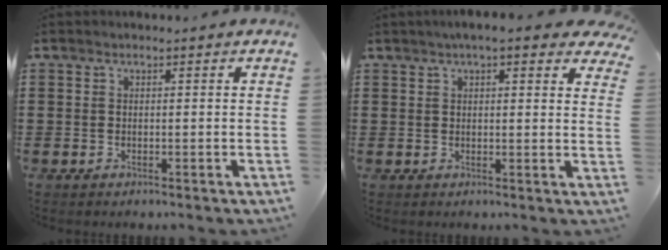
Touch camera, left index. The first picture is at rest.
{"total": 4.2, "force": [3.3, 0.5, 2.5], "torque": [-0.051, -0.002, 0.057]}